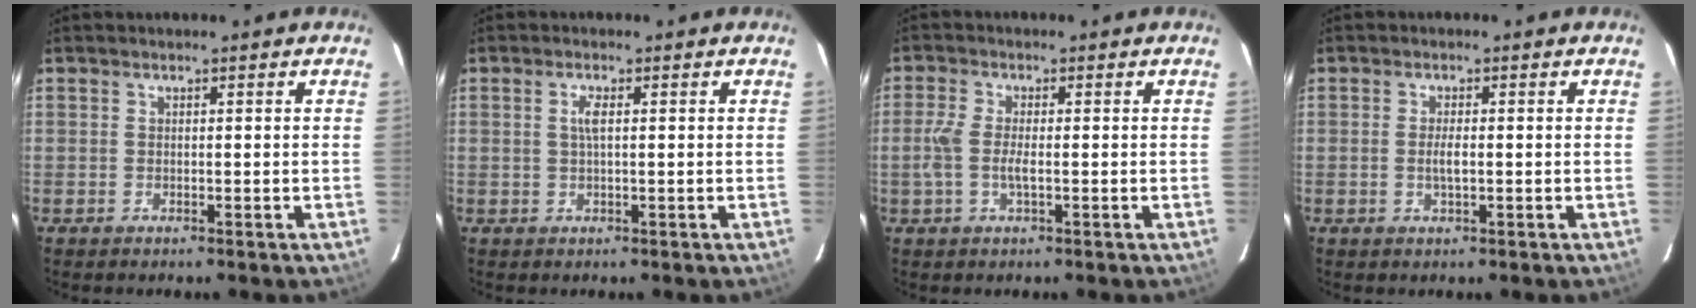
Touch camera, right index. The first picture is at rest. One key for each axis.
{"total": 1.9, "fx": 0.3, "fy": 0.2, "fz": 1.8, "tx": -0.037, "ty": 0.002, "tz": 0.005}
{"total": 4.4, "fx": -0.8, "fy": 1.4, "fz": 4.1, "tx": -0.092, "ty": 0.000, "tz": -0.017}
{"total": 2.3, "fx": -0.2, "fy": 0.5, "fz": 2.2, "tx": -0.042, "ty": -0.003, "tz": -0.004}